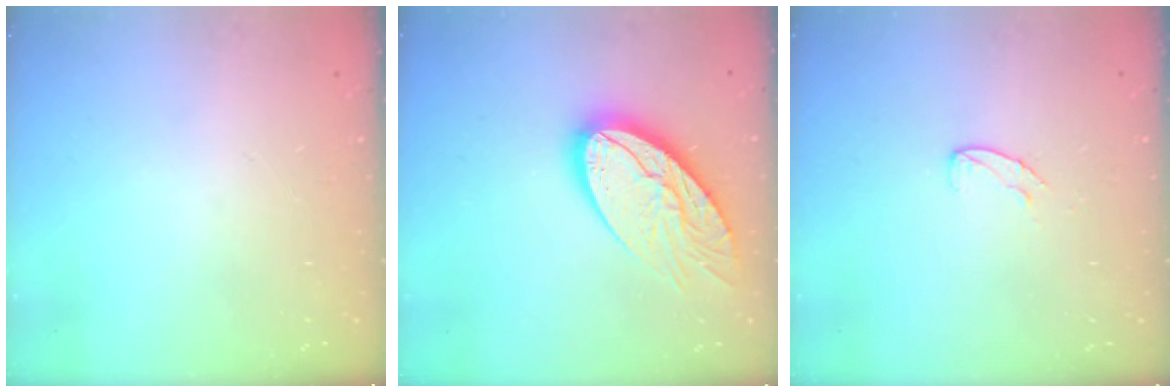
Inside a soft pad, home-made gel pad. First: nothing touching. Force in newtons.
{"total": 17.1, "press": 17.0, "slide": 1.6}
{"total": 4.2, "press": 4.2, "slide": 0.4}